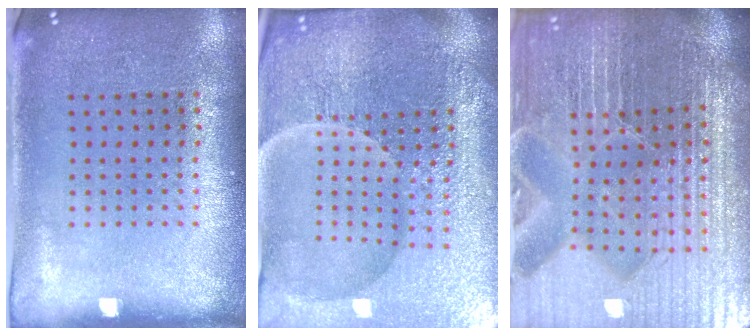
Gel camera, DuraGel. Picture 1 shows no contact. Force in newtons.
{"total": 6.0, "press": 5.5, "slide": 2.3}
{"total": 6.7, "press": 6.0, "slide": 3.1}